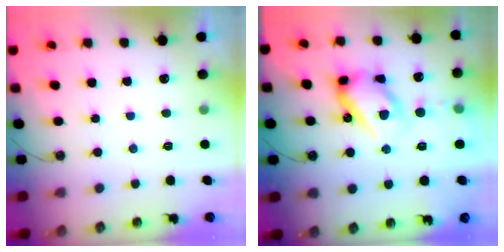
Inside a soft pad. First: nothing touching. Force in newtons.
{"total": 17.7, "press": 17.6, "slide": 1.9}